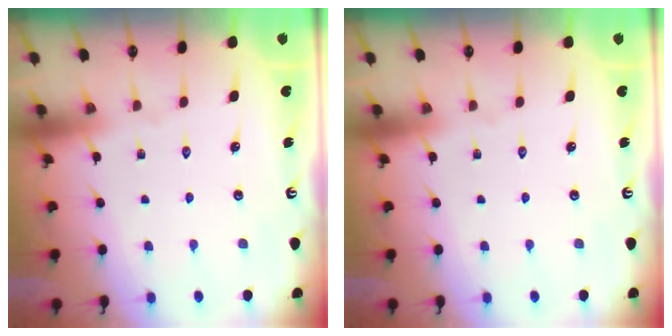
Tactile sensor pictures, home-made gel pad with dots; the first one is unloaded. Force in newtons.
{"total": 0.0}